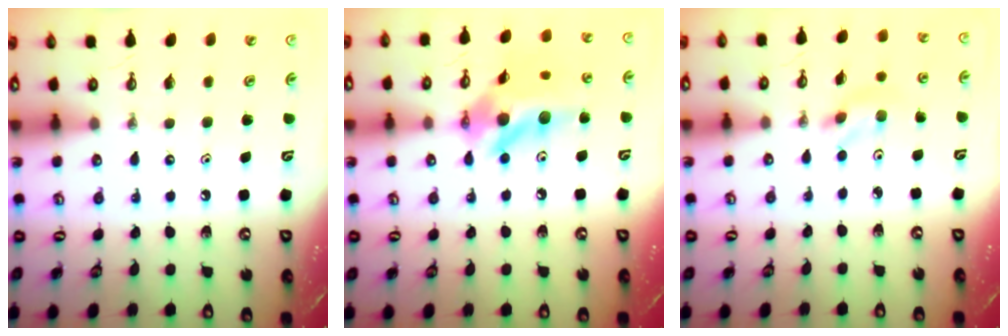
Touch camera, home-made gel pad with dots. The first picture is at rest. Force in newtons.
{"total": 14.4, "press": 14.0, "slide": 3.2}
{"total": 2.9, "press": 2.8, "slide": 0.8}